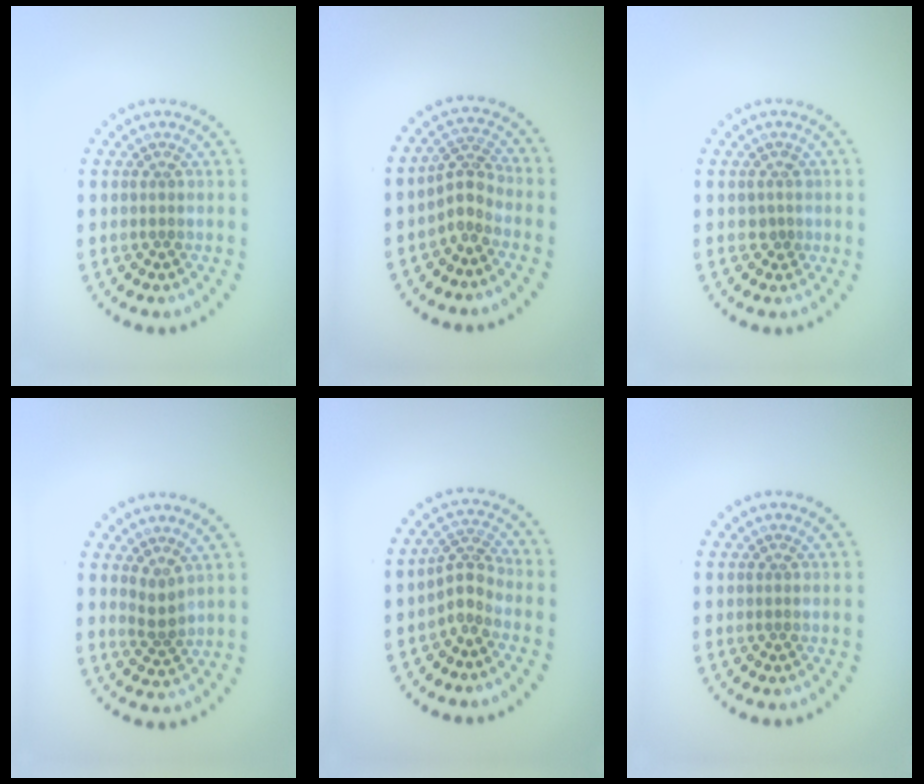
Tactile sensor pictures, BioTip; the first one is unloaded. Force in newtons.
{"total": 2.3, "press": 1.6, "slide": 1.7}
{"total": 1.0, "press": 0.8, "slide": 0.7}
{"total": 1.5, "press": 1.2, "slide": 0.9}
{"total": 2.3, "press": 1.5, "slide": 1.6}
{"total": 0.0}